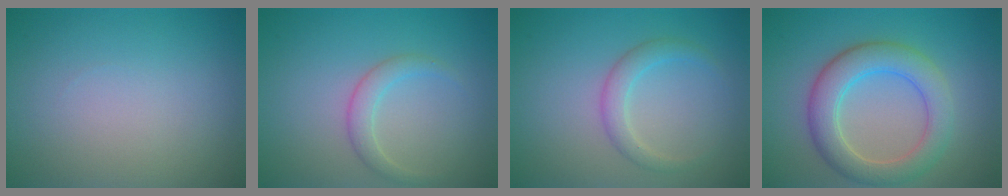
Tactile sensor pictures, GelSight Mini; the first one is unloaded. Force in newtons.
{"total": 1.9, "press": 1.9, "slide": 0.1}
{"total": 2.1, "press": 2.1, "slide": 0.1}
{"total": 5.4, "press": 5.4, "slide": 0.1}